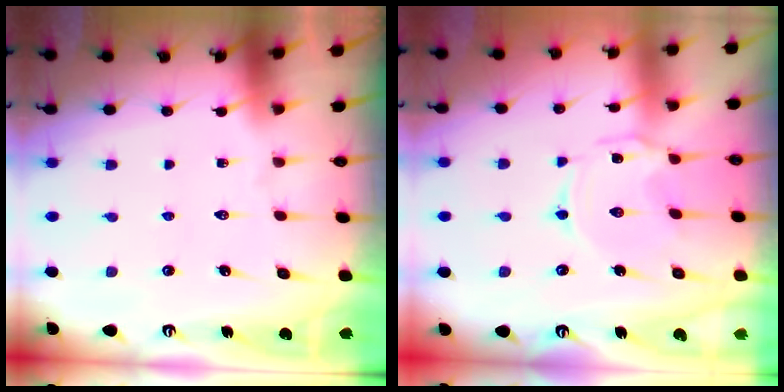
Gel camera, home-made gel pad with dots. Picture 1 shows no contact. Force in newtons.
{"total": 1.2, "press": 1.1, "slide": 0.4}